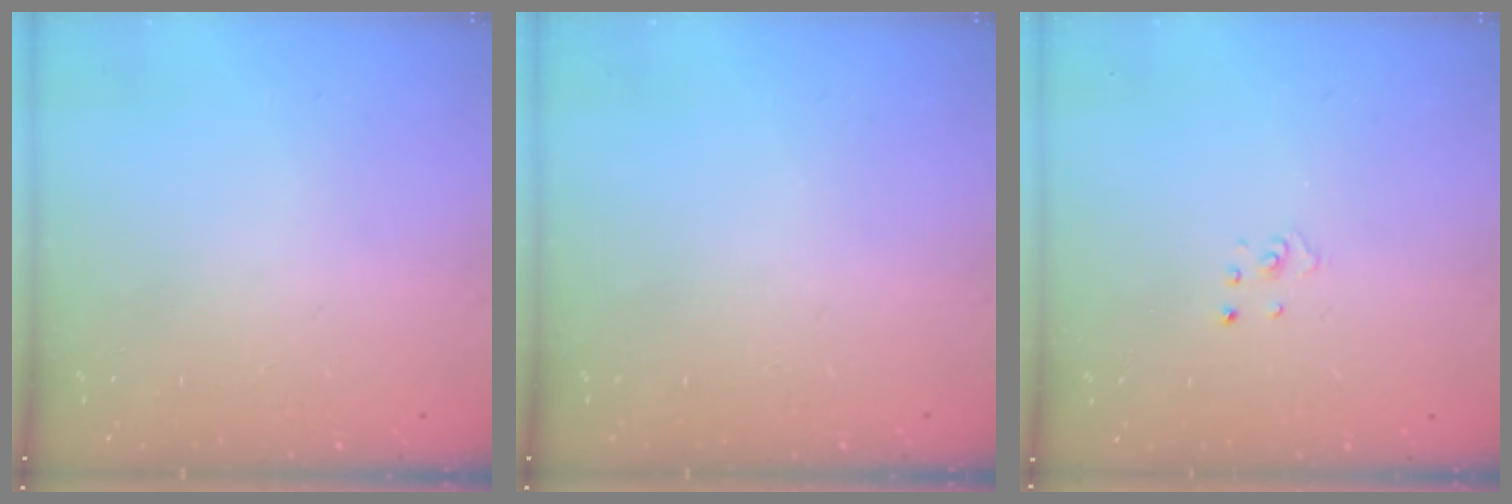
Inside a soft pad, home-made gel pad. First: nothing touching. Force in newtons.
{"total": 0.0}
{"total": 1.1, "press": 1.1, "slide": 0.1}